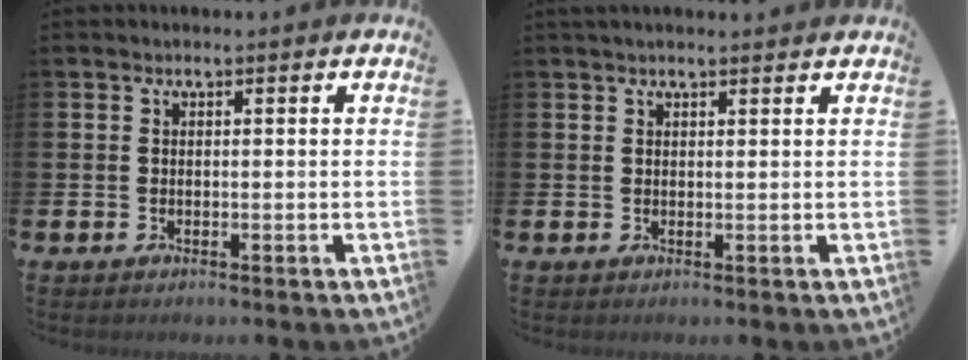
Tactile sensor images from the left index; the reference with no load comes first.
{"total": 1.4, "force": [1.3, 0.2, 0.5], "torque": [-0.007, 0.001, 0.022]}